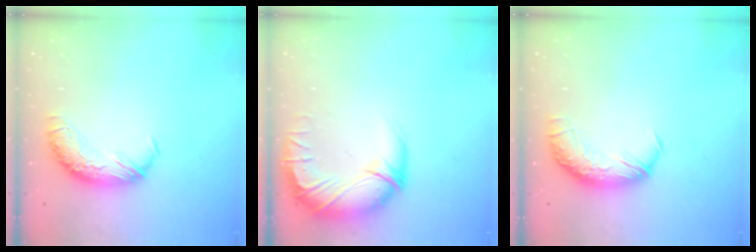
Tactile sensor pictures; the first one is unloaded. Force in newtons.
{"total": 3.7, "press": 1.1, "slide": 3.5}
{"total": 2.3, "press": 0.9, "slide": 2.1}